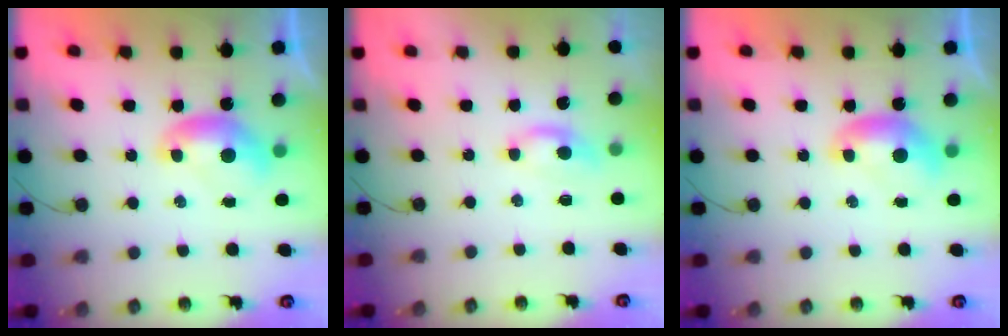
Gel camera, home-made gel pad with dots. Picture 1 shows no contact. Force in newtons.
{"total": 0.9, "press": 0.8, "slide": 0.4}
{"total": 0.0}